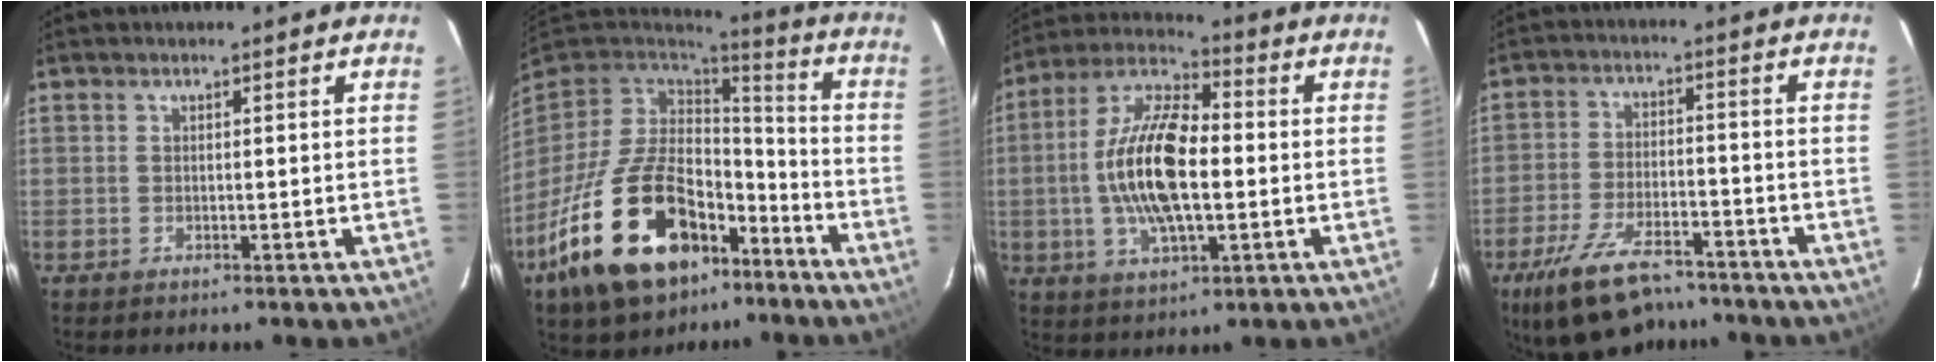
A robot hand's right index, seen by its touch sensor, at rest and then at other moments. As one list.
[{"total": 25.7, "force": [-13.6, 14.3, 16.6], "torque": [-0.338, -0.016, -0.214]}, {"total": 16.3, "force": [-1.1, 6.7, 14.8], "torque": [-0.297, 0.011, -0.026]}, {"total": 15.1, "force": [-11.3, 6.1, 7.9], "torque": [-0.172, -0.019, -0.188]}]